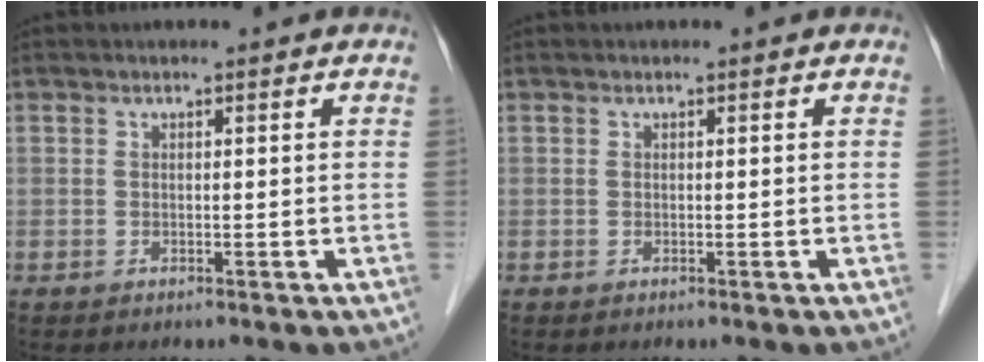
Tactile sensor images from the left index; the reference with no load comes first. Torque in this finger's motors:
{"motor_torque": [0.00, 0.00, 0.00, 0.00]}